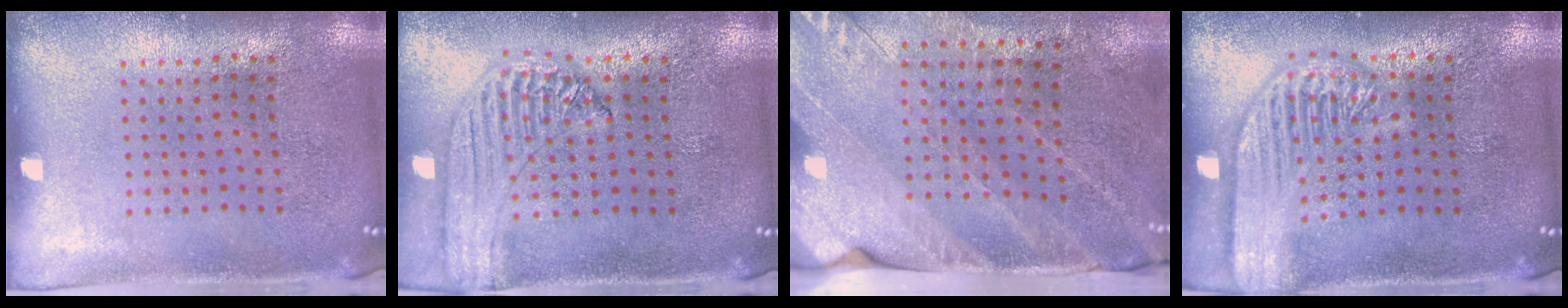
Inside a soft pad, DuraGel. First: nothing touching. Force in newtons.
{"total": 1.3, "press": 1.2, "slide": 0.2}
{"total": 3.5, "press": 3.0, "slide": 1.8}
{"total": 3.4, "press": 3.3, "slide": 0.3}